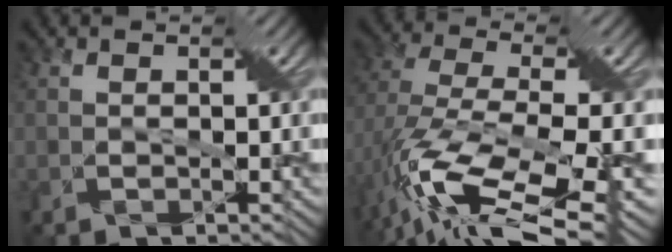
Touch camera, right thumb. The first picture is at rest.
{"total": 14.1, "force": [-6.0, 4.4, 12.0], "torque": [-0.293, -0.014, -0.097]}